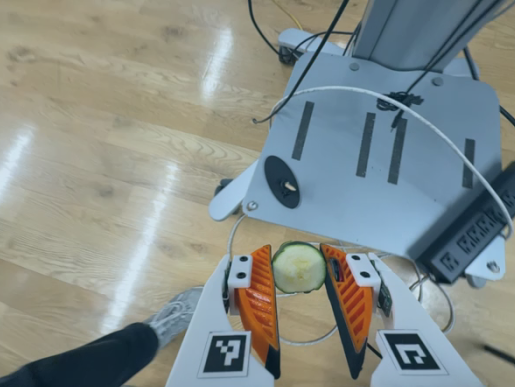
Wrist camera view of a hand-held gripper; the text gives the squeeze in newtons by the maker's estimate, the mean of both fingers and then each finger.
{"total": 7.4, "left": 7.2, "right": 7.5}